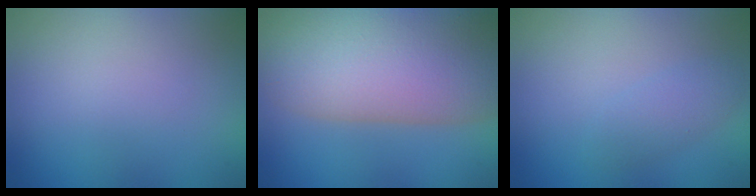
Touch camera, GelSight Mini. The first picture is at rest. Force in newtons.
{"total": 12.4, "press": 12.4, "slide": 0.6}
{"total": 1.6, "press": 1.6, "slide": 0.0}